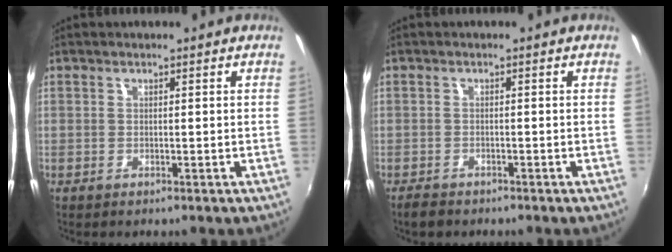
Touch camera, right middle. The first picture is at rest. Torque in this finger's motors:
{"motor_torque": [0.01, -0.01, 0.00, 0.02]}